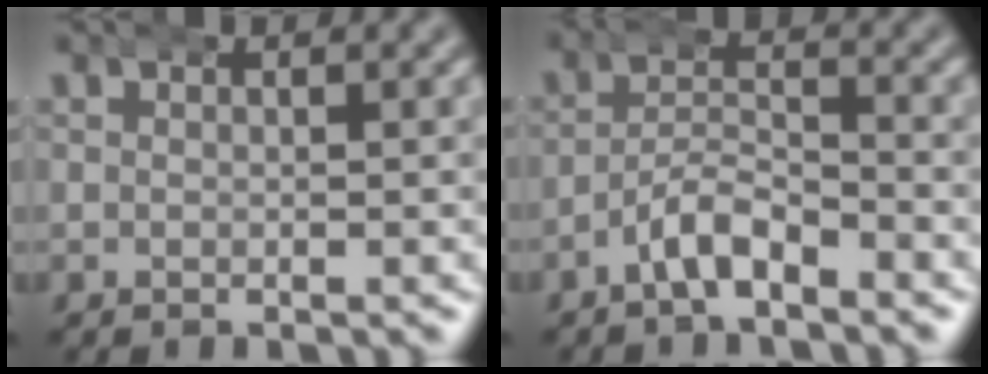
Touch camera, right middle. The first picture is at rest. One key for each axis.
{"total": 3.5, "fx": -2.7, "fy": 1.7, "fz": 1.6, "tx": -0.010, "ty": 0.009, "tz": -0.060}